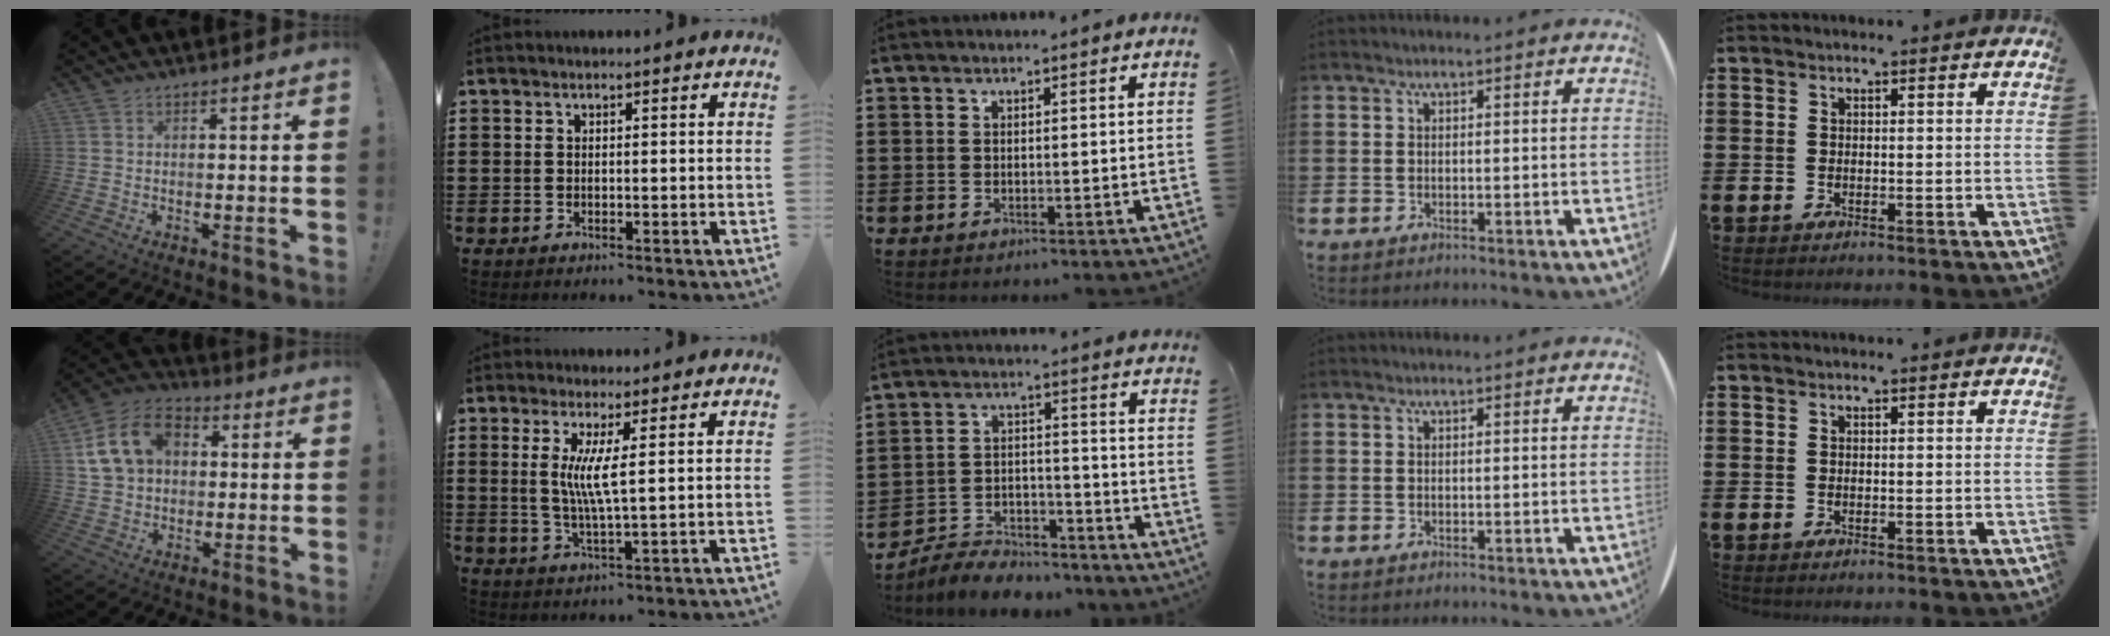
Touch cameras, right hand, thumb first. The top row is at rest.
{"thumb": {"total": 15.2, "force": [4.3, 11.6, 8.8], "torque": [-0.139, 0.003, 0.089]}, "index": {"total": 5.3, "force": [1.2, 0.0, 5.1], "torque": [-0.102, -0.009, 0.018]}, "middle": {"total": 6.3, "force": [-6.2, 1.2, 0.7], "torque": [-0.015, 0.012, -0.124]}}